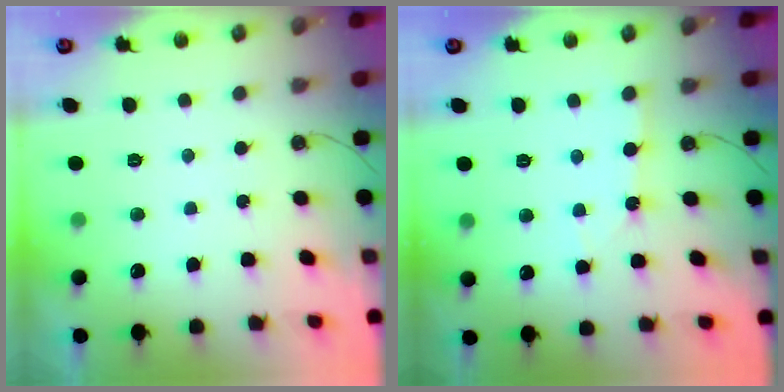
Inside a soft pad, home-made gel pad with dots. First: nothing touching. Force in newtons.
{"total": 2.1, "press": 2.1, "slide": 0.3}